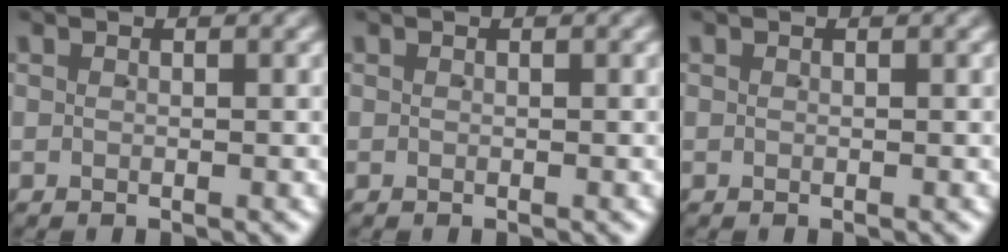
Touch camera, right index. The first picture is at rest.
{"total": 0.0}
{"total": 0.0}